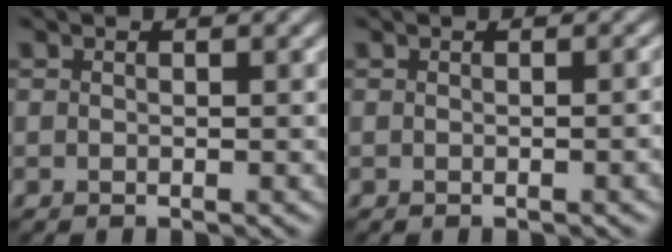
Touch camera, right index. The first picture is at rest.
{"total": 1.5, "force": [-0.2, 0.4, 1.5], "torque": [-0.013, 0.001, -0.003]}